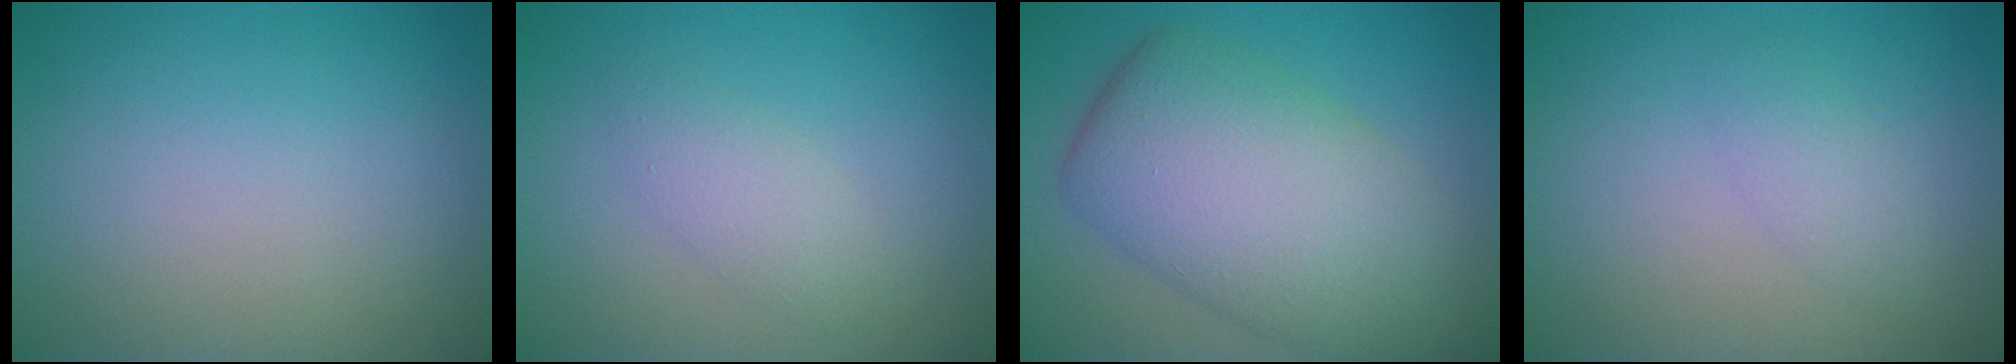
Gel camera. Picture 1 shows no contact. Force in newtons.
{"total": 2.0, "press": 2.0, "slide": 0.0}
{"total": 10.7, "press": 10.7, "slide": 0.4}
{"total": 1.6, "press": 1.6, "slide": 0.1}